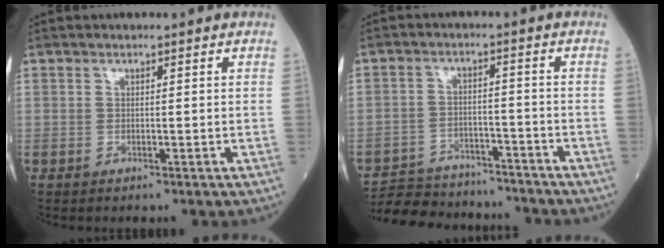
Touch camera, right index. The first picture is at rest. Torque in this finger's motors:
{"motor_torque": [0.48, -0.66, -0.31, -0.21]}